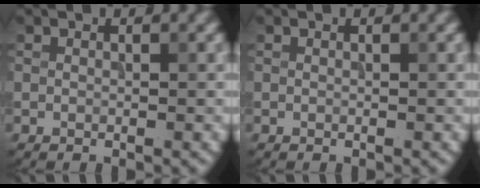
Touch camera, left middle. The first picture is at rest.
{"total": 0.0}